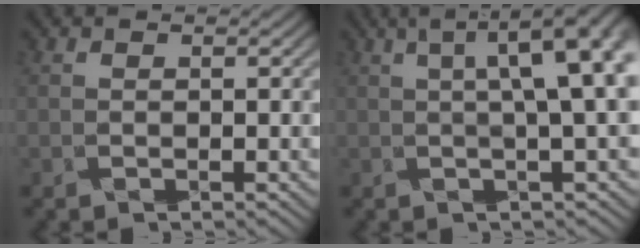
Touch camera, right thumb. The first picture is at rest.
{"total": 9.0, "force": [1.7, 1.6, 8.7], "torque": [-0.128, 0.026, 0.025]}